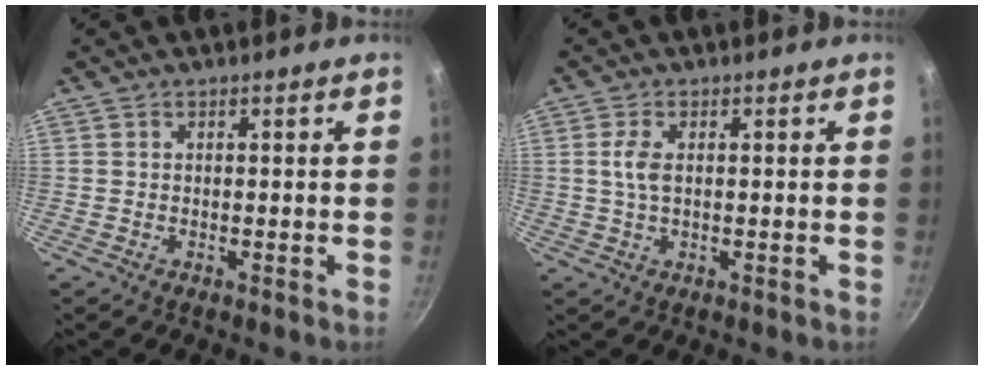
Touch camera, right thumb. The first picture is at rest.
{"total": 3.2, "force": [0.4, 1.5, 2.8], "torque": [-0.063, 0.003, 0.007]}